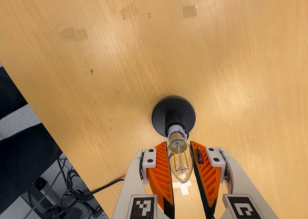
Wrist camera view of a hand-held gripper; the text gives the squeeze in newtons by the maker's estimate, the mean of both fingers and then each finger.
{"total": 12.0, "left": 12.4, "right": 11.6}